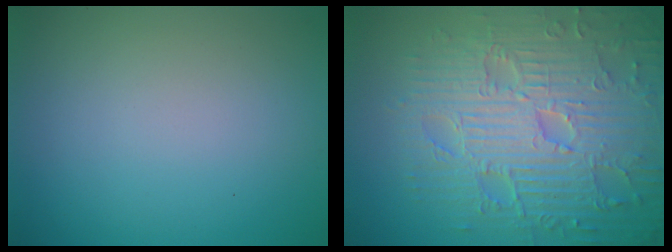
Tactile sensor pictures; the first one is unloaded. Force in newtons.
{"total": 9.4, "press": 6.8, "slide": 6.4}